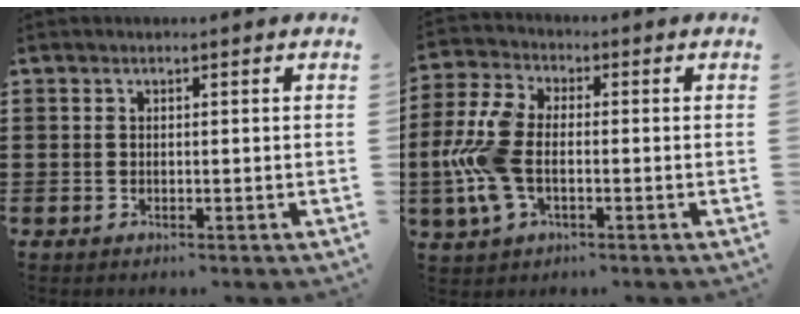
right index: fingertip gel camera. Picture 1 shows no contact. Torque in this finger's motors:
{"motor_torque": [2.14, 0.00, 0.47, 0.21]}